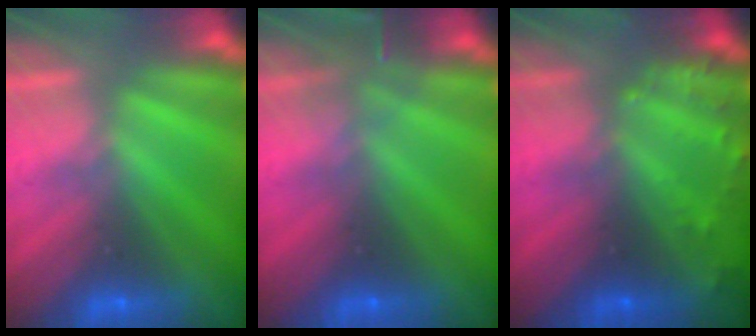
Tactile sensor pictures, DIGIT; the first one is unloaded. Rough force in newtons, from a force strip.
{"total": 3.0}
{"total": 8.4}